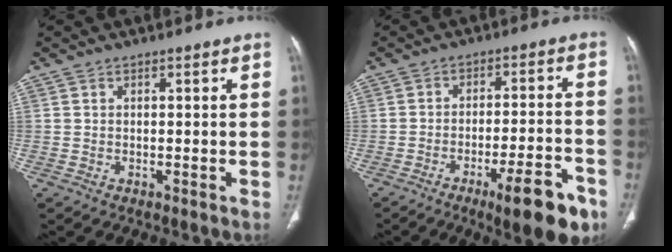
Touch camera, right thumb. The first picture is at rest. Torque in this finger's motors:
{"motor_torque": [1.86, 1.11, 0.33, -0.45, 0.30]}